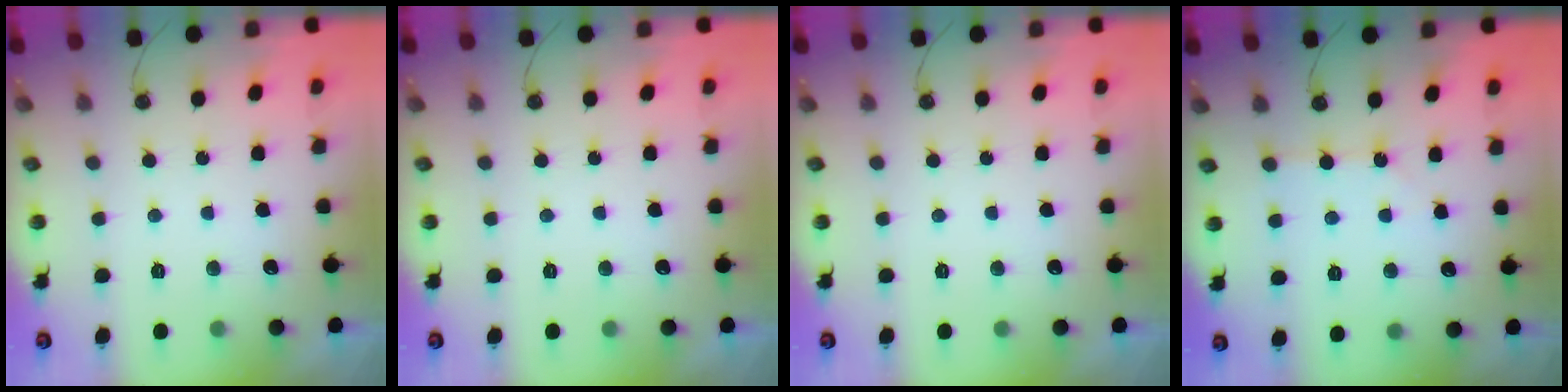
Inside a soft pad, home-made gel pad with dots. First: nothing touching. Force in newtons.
{"total": 0.0}
{"total": 0.0}
{"total": 2.0, "press": 2.0, "slide": 0.4}